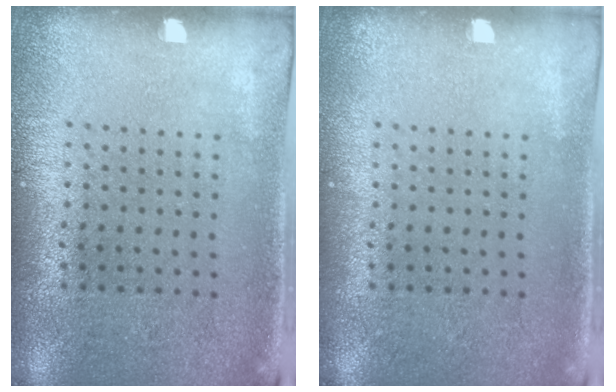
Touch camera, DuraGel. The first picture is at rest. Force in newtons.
{"total": 0.0}